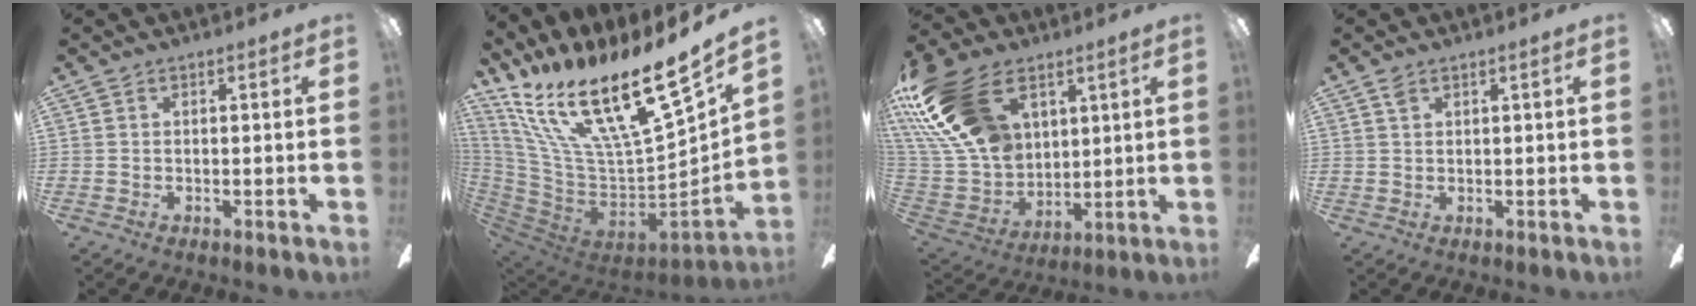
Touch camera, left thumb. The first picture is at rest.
{"total": 25.1, "force": [15.9, 7.1, 18.1], "torque": [-0.320, -0.127, 0.281]}
{"total": 24.8, "force": [11.8, 15.2, 15.6], "torque": [-0.354, -0.044, 0.214]}
{"total": 1.4, "force": [1.0, 0.4, 0.9], "torque": [-0.021, 0.003, 0.017]}